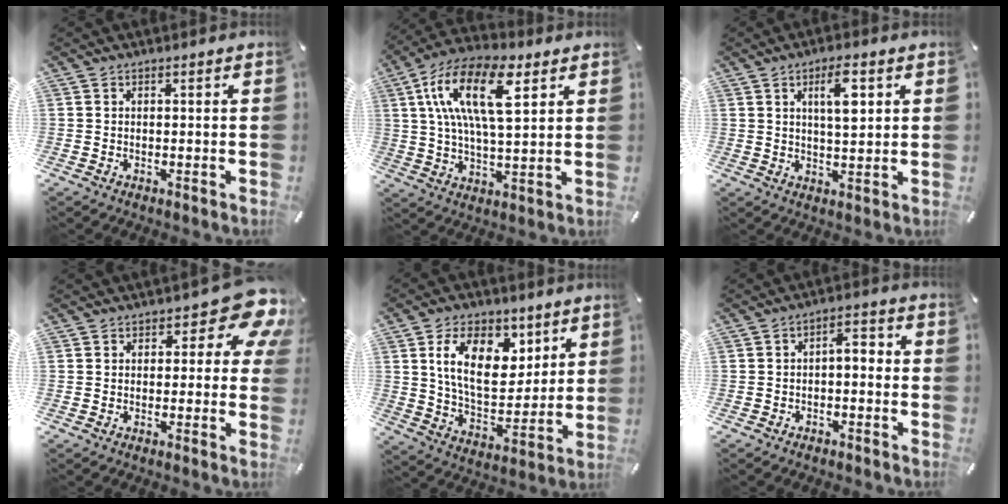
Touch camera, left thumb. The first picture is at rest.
{"total": 17.6, "force": [7.2, 7.5, 14.2], "torque": [-0.284, -0.006, 0.115]}
{"total": 7.2, "force": [2.6, 2.3, 6.3], "torque": [-0.098, -0.008, 0.035]}
{"total": 9.8, "force": [4.2, 4.9, 7.4], "torque": [-0.082, -0.028, 0.069]}
{"total": 15.8, "force": [6.9, 9.8, 10.3], "torque": [-0.166, -0.015, 0.125]}
{"total": 3.9, "force": [-1.8, 2.4, 2.5], "torque": [-0.048, 0.019, -0.040]}